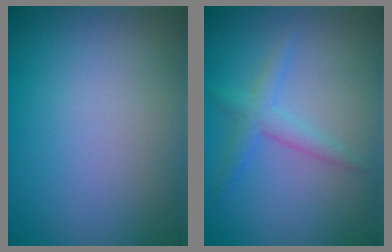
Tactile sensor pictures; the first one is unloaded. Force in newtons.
{"total": 2.0, "press": 2.0, "slide": 0.1}